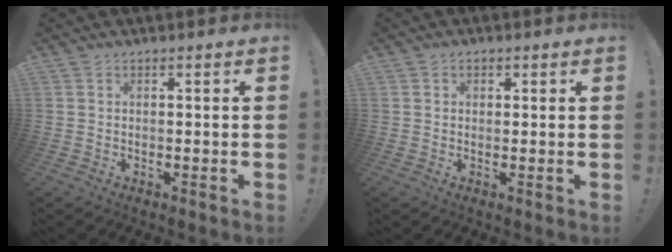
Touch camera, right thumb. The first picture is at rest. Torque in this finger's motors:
{"motor_torque": [-0.07, 0.04, 0.06, 0.01, 0.09]}